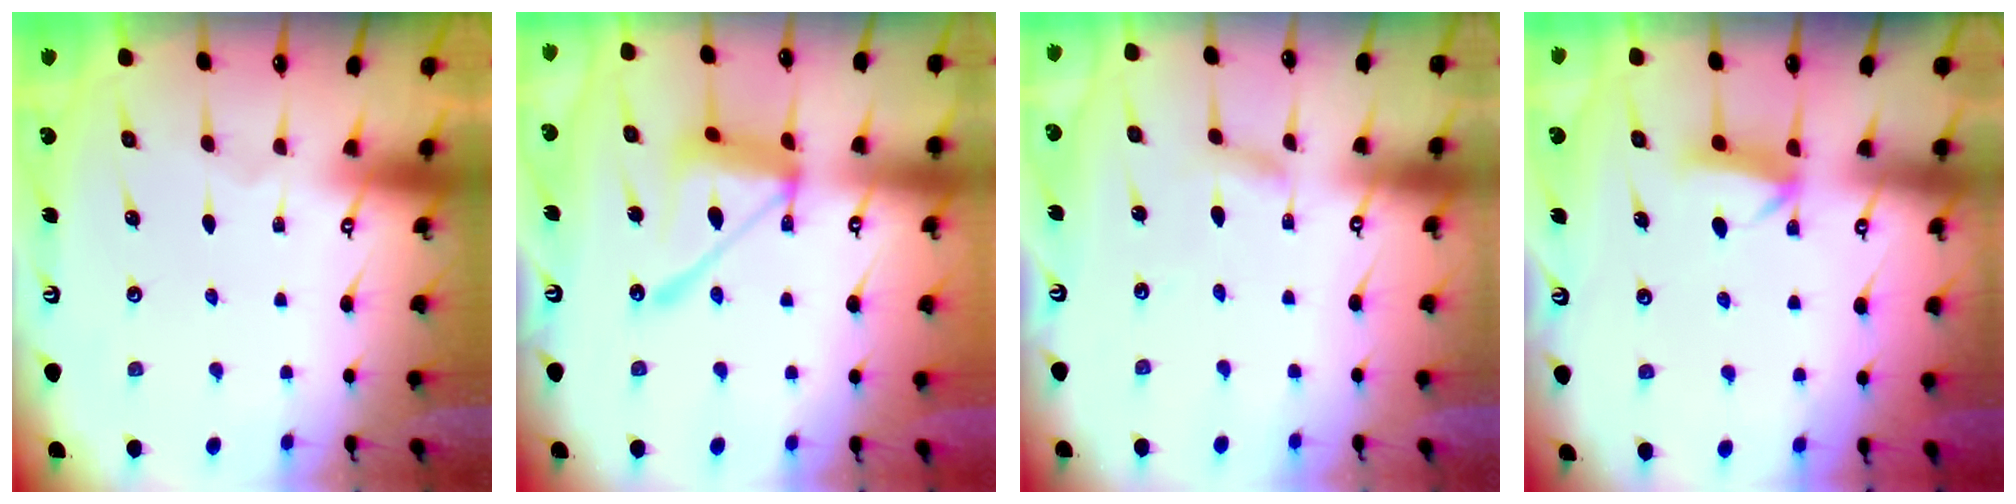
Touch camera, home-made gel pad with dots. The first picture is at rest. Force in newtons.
{"total": 14.2, "press": 14.1, "slide": 1.3}
{"total": 1.9, "press": 1.9, "slide": 0.2}
{"total": 6.1, "press": 6.0, "slide": 0.9}